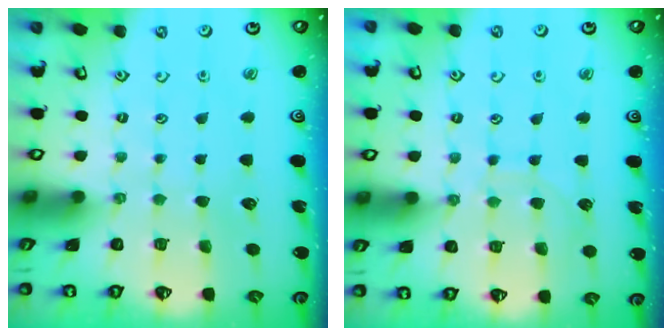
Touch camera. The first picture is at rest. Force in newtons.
{"total": 7.6, "press": 7.5, "slide": 0.7}